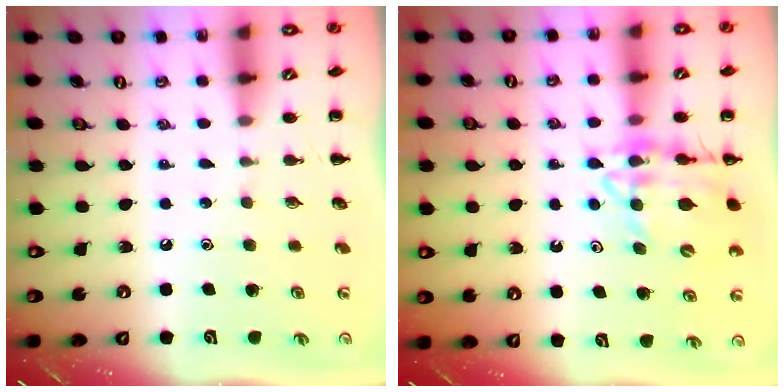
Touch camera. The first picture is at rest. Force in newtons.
{"total": 13.6, "press": 13.2, "slide": 3.0}